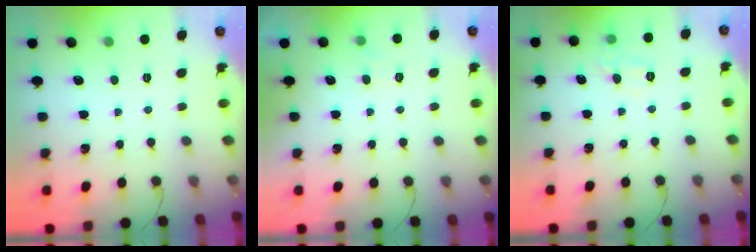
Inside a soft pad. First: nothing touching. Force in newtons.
{"total": 4.0, "press": 3.8, "slide": 1.1}
{"total": 7.9, "press": 7.7, "slide": 1.7}